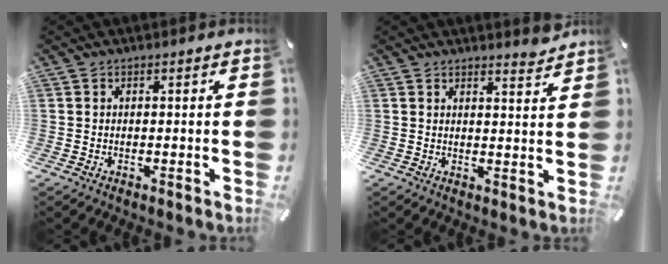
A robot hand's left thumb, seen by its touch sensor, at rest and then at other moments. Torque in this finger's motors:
{"motor_torque": [0.67, -0.42, -0.20, -0.33, 0.08]}